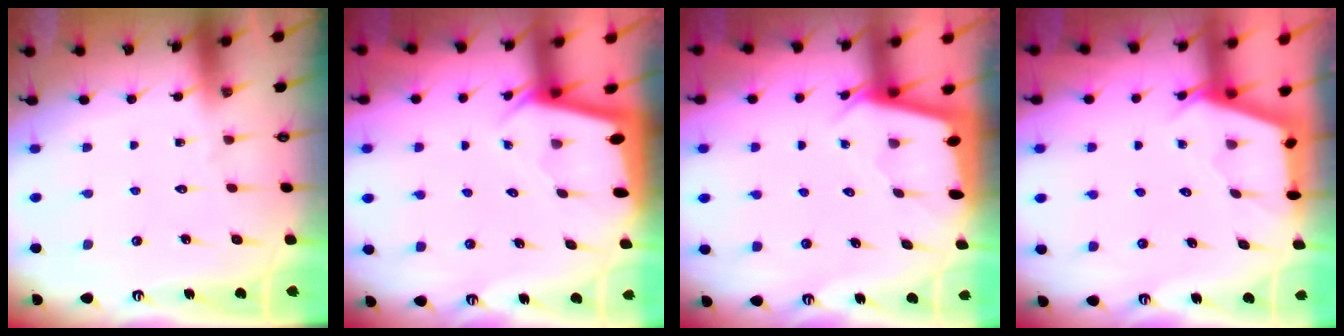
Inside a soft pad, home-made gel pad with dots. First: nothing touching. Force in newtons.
{"total": 1.9, "press": 1.9, "slide": 0.1}
{"total": 2.0, "press": 2.0, "slide": 0.2}
{"total": 2.7, "press": 2.6, "slide": 0.3}